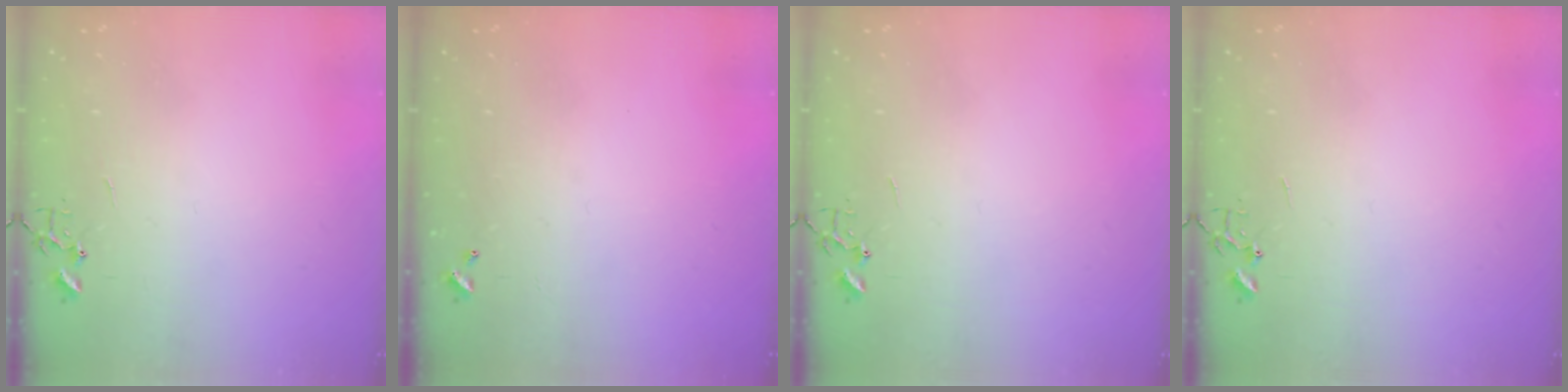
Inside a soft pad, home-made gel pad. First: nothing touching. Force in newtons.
{"total": 0.0}
{"total": 0.0}
{"total": 0.0}